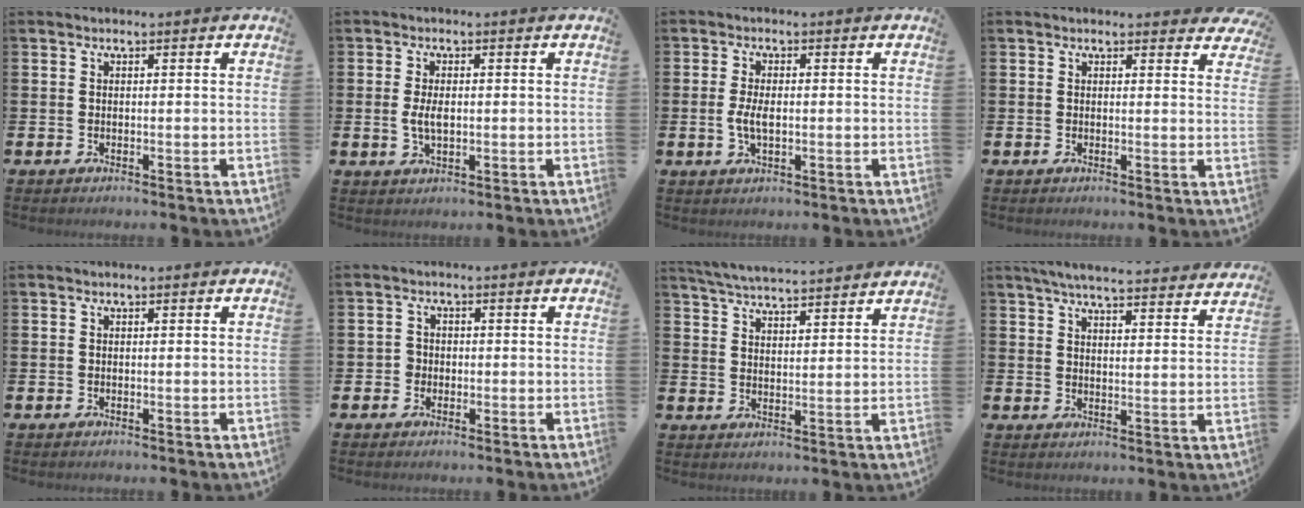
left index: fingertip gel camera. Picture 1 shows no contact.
{"total": 3.2, "force": [0.0, 1.6, 2.8], "torque": [-0.041, -0.001, -0.004]}
{"total": 3.3, "force": [-0.2, 1.5, 2.9], "torque": [-0.058, -0.001, -0.009]}
{"total": 1.8, "force": [1.7, 0.6, 0.1], "torque": [0.008, -0.006, 0.027]}
{"total": 0.0}
{"total": 1.6, "force": [-0.4, 1.5, 0.1], "torque": [0.005, 0.002, -0.014]}
{"total": 5.3, "force": [5.3, 0.0, 0.6], "torque": [-0.031, -0.034, 0.094]}
{"total": 5.7, "force": [5.5, 0.3, 1.5], "torque": [-0.041, -0.032, 0.096]}